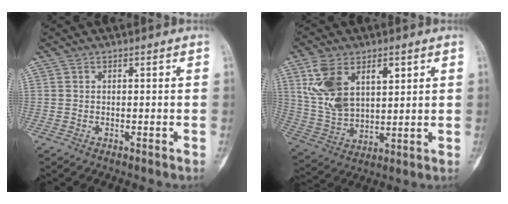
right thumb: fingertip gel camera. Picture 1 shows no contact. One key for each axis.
{"total": 13.5, "fx": 5.3, "fy": 8.0, "fz": 9.5, "tx": -0.172, "ty": -0.013, "tz": 0.115}